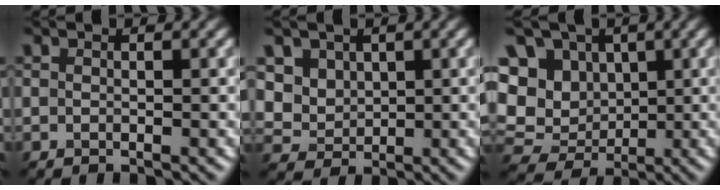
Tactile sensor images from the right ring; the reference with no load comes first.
{"total": 2.3, "force": [1.5, 1.8, -0.1], "torque": [-0.051, -0.006, 0.079]}
{"total": 10.0, "force": [3.3, 8.4, 4.1], "torque": [-0.129, 0.024, 0.078]}